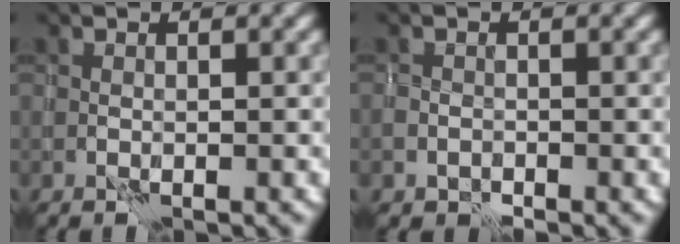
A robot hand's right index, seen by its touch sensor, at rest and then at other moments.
{"total": 1.3, "force": [-0.6, 1.1, 0.3], "torque": [-0.006, -0.009, -0.012]}